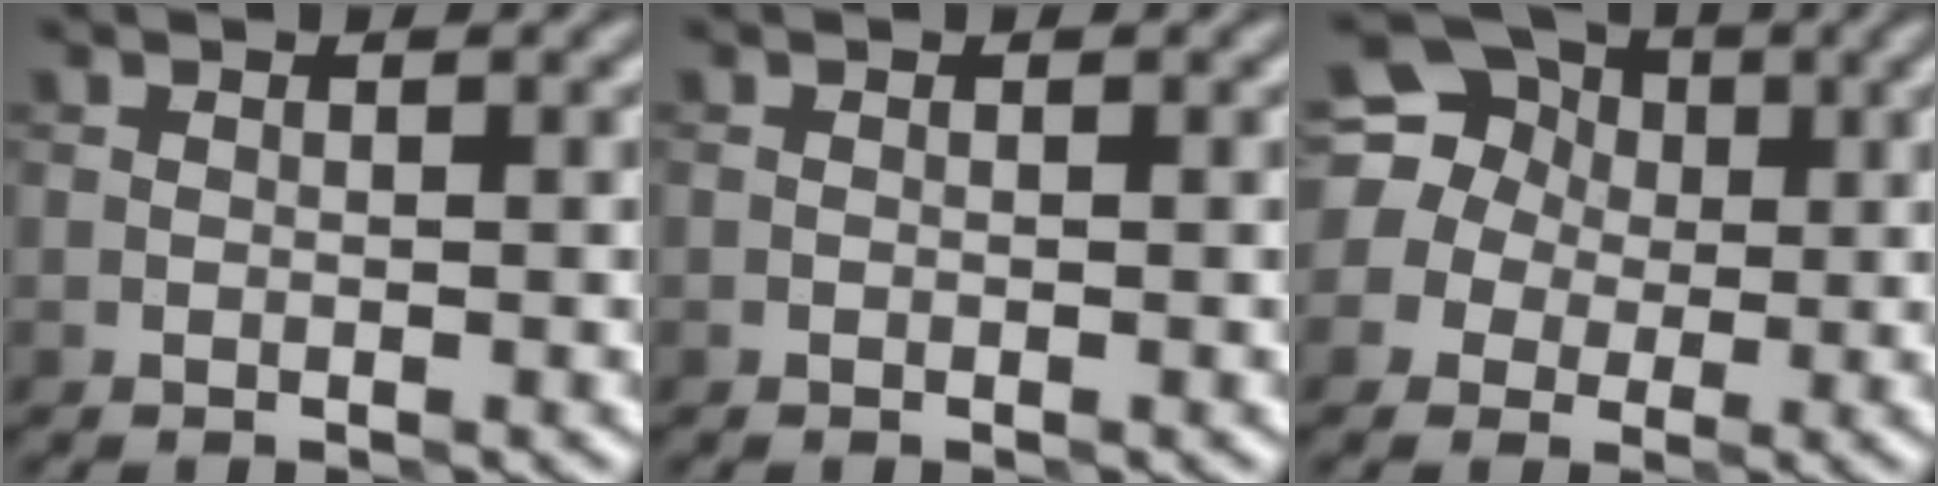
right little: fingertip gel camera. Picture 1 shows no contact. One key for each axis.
{"total": 0.0}
{"total": 14.4, "fx": 3.6, "fy": 13.1, "fz": 4.8, "tx": -0.150, "ty": 0.044, "tz": 0.035}